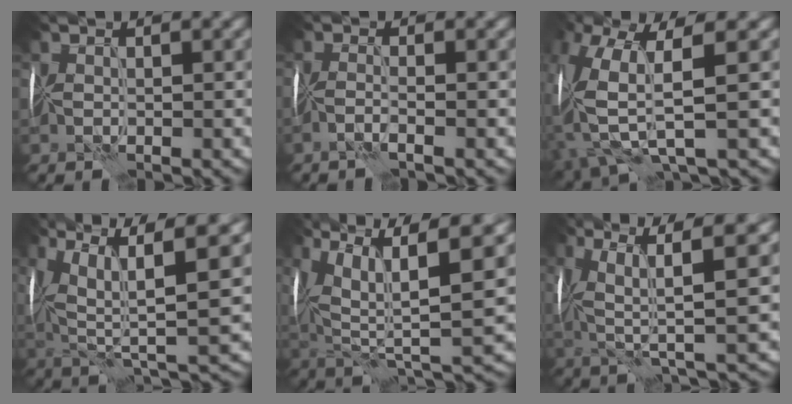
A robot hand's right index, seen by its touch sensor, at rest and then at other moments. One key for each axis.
{"total": 1.6, "fx": -1.2, "fy": -0.4, "fz": 0.9, "tx": -0.023, "ty": -0.001, "tz": -0.035}
{"total": 8.7, "fx": 0.2, "fy": 3.1, "fz": 8.1, "tx": -0.201, "ty": -0.010, "tz": 0.005}
{"total": 11.8, "fx": 5.1, "fy": 3.3, "fz": 10.1, "tx": -0.194, "ty": 0.018, "tz": 0.093}
{"total": 13.7, "fx": 6.3, "fy": 4.2, "fz": 11.4, "tx": -0.221, "ty": 0.021, "tz": 0.118}
{"total": 8.2, "fx": 2.2, "fy": 1.6, "fz": 7.8, "tx": -0.151, "ty": 0.015, "tz": 0.039}